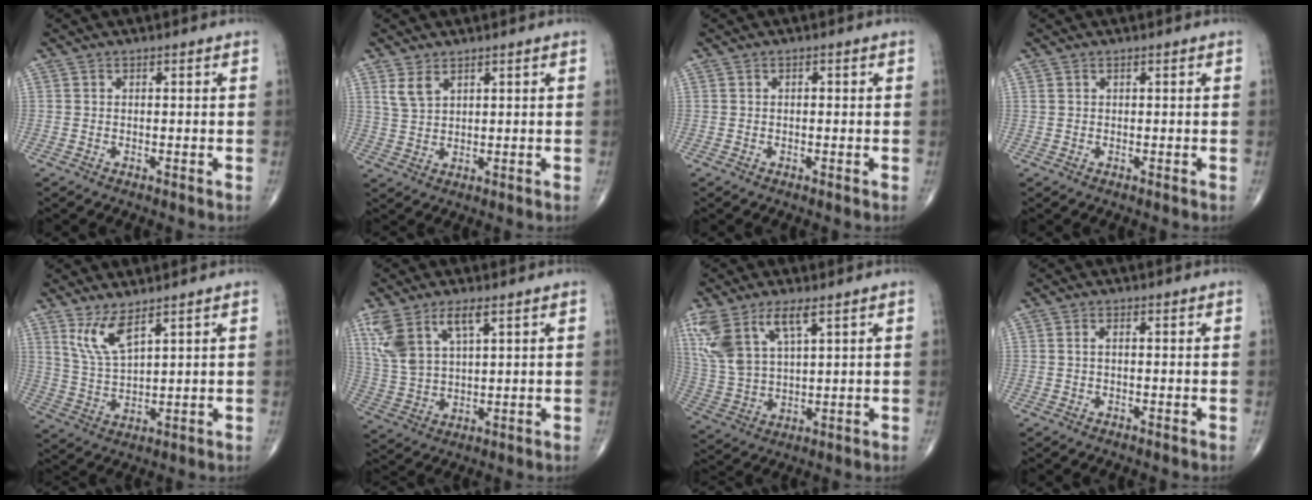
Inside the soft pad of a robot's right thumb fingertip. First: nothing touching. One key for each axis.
{"total": 3.6, "fx": 2.3, "fy": 1.8, "fz": 2.2, "tx": -0.043, "ty": -0.009, "tz": 0.054}
{"total": 0.6, "fx": 0.0, "fy": 0.3, "fz": 0.5, "tx": -0.008, "ty": 0.001, "tz": 0.000}
{"total": 0.6, "fx": 0.4, "fy": 0.2, "fz": 0.3, "tx": -0.006, "ty": 0.006, "tz": 0.010}
{"total": 6.7, "fx": 4.3, "fy": 1.8, "fz": 4.8, "tx": -0.099, "ty": -0.034, "tz": 0.095}
{"total": 10.2, "fx": 5.2, "fy": 4.2, "fz": 7.7, "tx": -0.170, "ty": -0.011, "tz": 0.114}
{"total": 12.6, "fx": 6.6, "fy": 5.1, "fz": 9.5, "tx": -0.210, "ty": -0.014, "tz": 0.141}
{"total": 1.0, "fx": 0.0, "fy": 0.4, "fz": 0.9, "tx": -0.019, "ty": 0.002, "tz": -0.001}